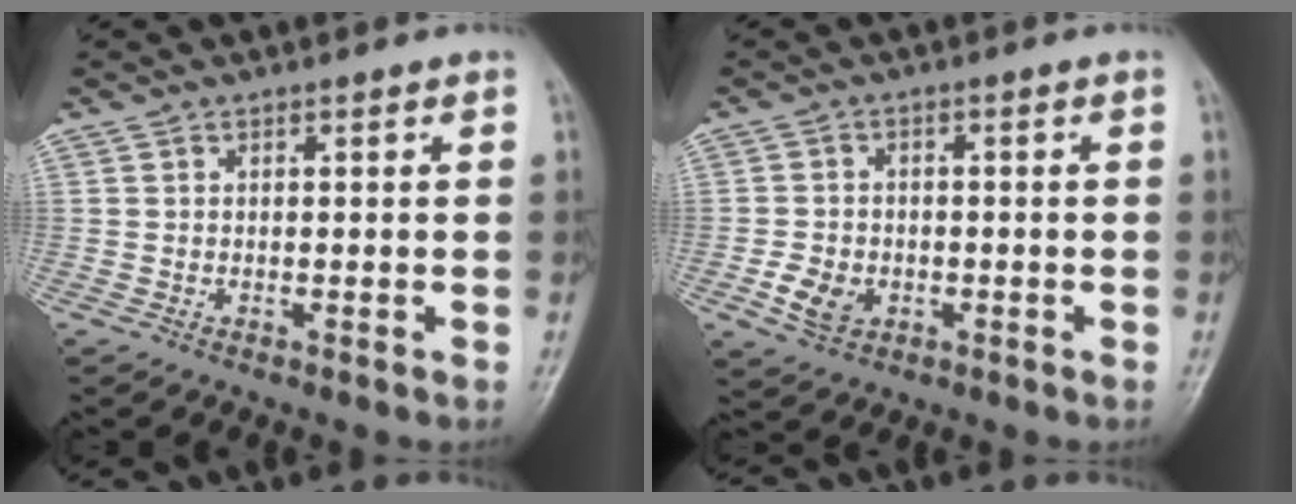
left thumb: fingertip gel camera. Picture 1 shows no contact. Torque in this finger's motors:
{"motor_torque": [-0.11, 0.13, 0.05, 0.02, 0.00]}